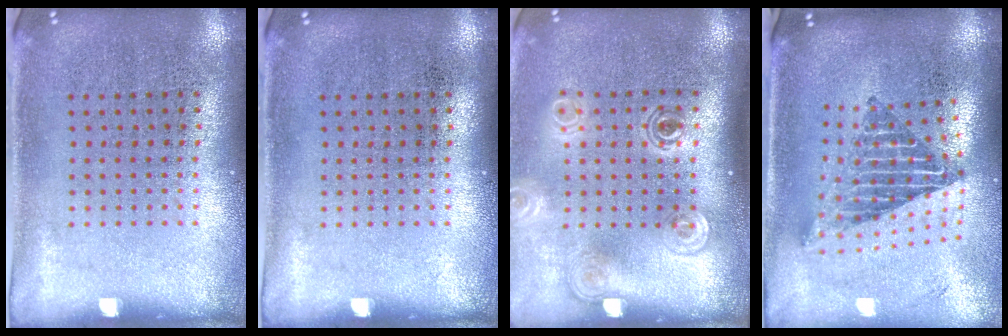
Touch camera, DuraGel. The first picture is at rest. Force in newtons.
{"total": 0.0}
{"total": 1.8, "press": 1.4, "slide": 1.2}
{"total": 2.3, "press": 1.6, "slide": 1.6}